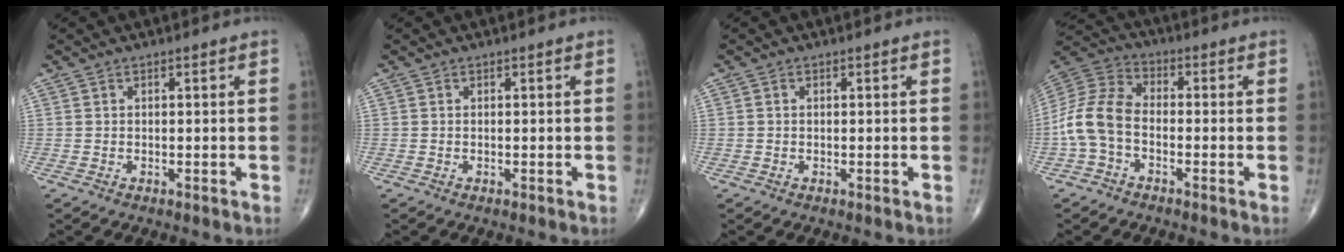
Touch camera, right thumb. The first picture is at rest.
{"total": 0.0}
{"total": 0.0}
{"total": 10.3, "force": [-2.6, 6.6, 7.4], "torque": [-0.154, 0.032, -0.065]}